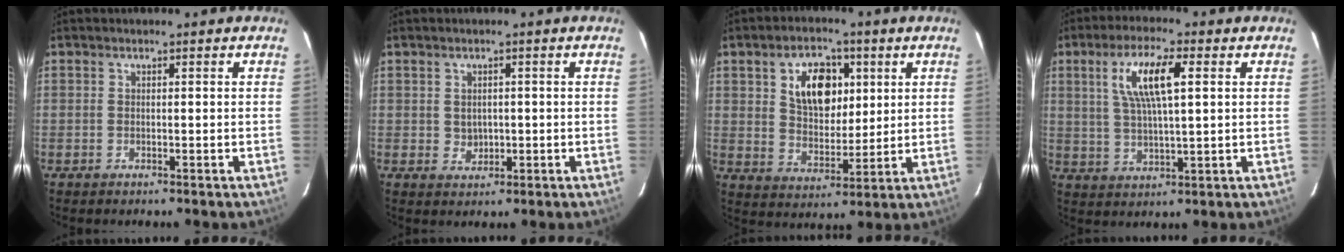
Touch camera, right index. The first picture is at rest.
{"total": 2.5, "force": [0.1, 2.3, 1.1], "torque": [-0.016, 0.004, 0.008]}
{"total": 11.1, "force": [3.9, 6.9, 7.8], "torque": [-0.131, 0.014, 0.073]}
{"total": 9.8, "force": [3.0, 2.4, 9.0], "torque": [-0.172, 0.008, 0.059]}